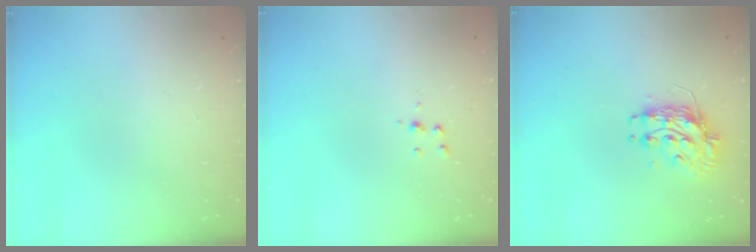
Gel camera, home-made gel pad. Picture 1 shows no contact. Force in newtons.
{"total": 3.8, "press": 3.8, "slide": 0.4}
{"total": 9.2, "press": 9.2, "slide": 0.7}